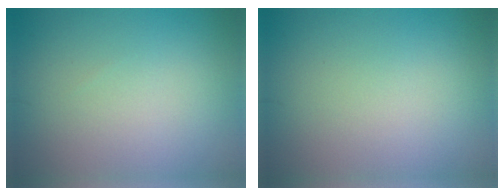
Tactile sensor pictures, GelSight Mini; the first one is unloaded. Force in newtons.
{"total": 0.0}